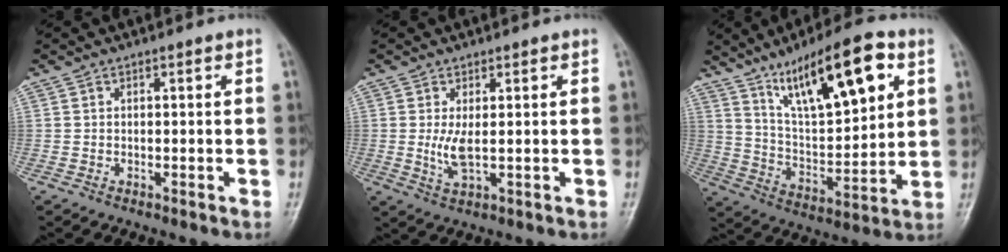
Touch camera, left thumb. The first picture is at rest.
{"total": 4.0, "force": [0.4, 1.3, 3.8], "torque": [-0.080, -0.012, 0.013]}
{"total": 19.3, "force": [9.7, 6.3, 15.4], "torque": [-0.219, -0.034, 0.172]}